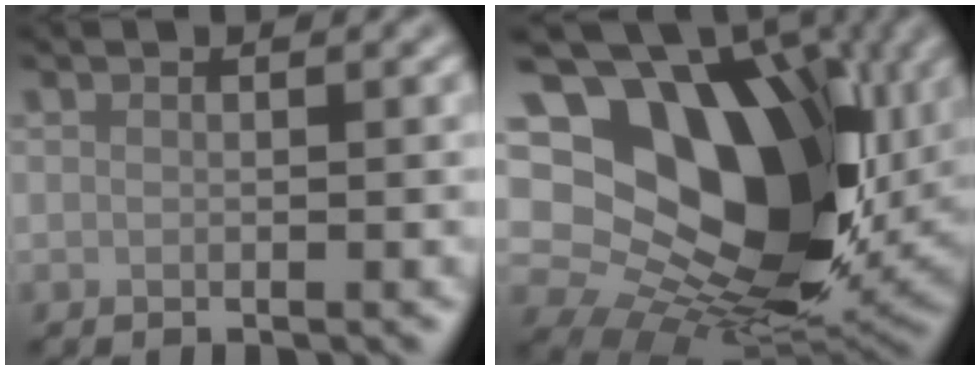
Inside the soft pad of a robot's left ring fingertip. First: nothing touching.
{"total": 19.5, "force": [4.9, 13.5, 13.2], "torque": [-0.207, 0.014, 0.109]}